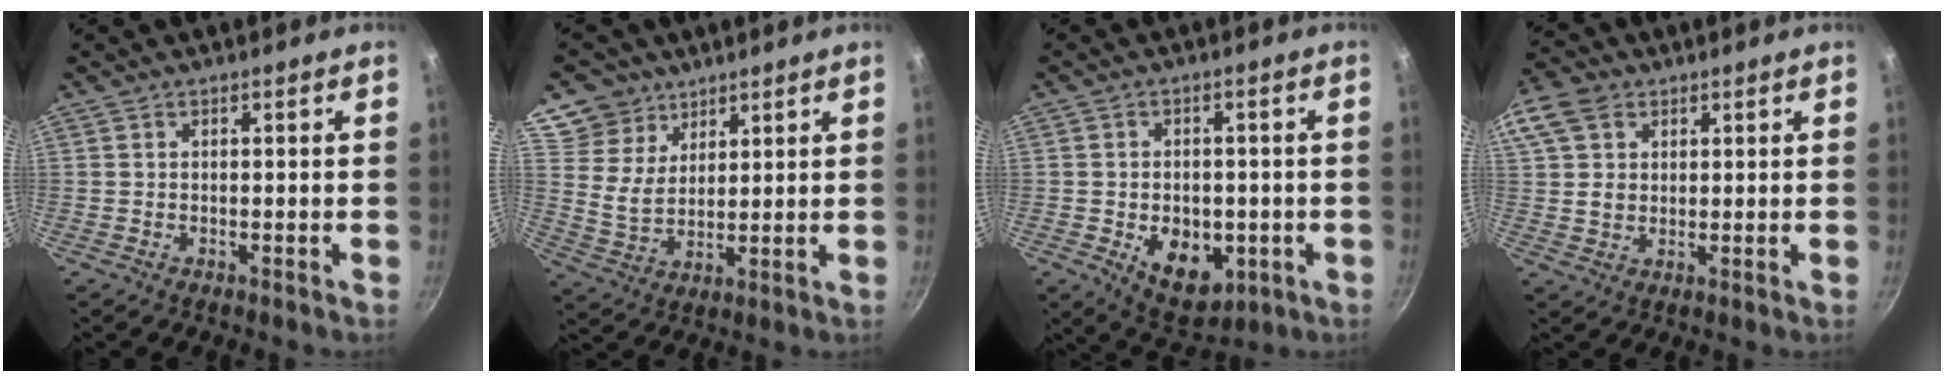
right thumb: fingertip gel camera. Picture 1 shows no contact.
{"total": 8.9, "force": [6.0, 6.3, 1.8], "torque": [-0.004, -0.032, 0.111]}
{"total": 11.2, "force": [-2.8, 7.6, 7.7], "torque": [-0.077, -0.004, -0.024]}
{"total": 11.6, "force": [4.8, 8.9, 5.9], "torque": [-0.121, 0.005, 0.084]}